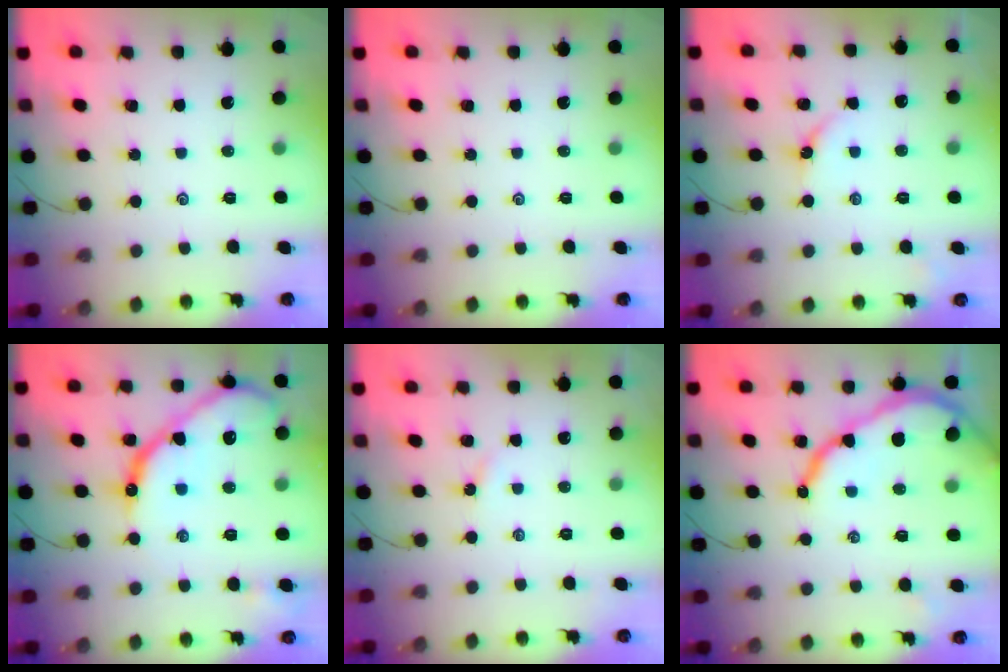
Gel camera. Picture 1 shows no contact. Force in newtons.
{"total": 0.0}
{"total": 5.1, "press": 5.0, "slide": 0.8}
{"total": 17.1, "press": 17.1, "slide": 1.3}
{"total": 1.4, "press": 1.4, "slide": 0.2}
{"total": 12.8, "press": 12.8, "slide": 1.3}